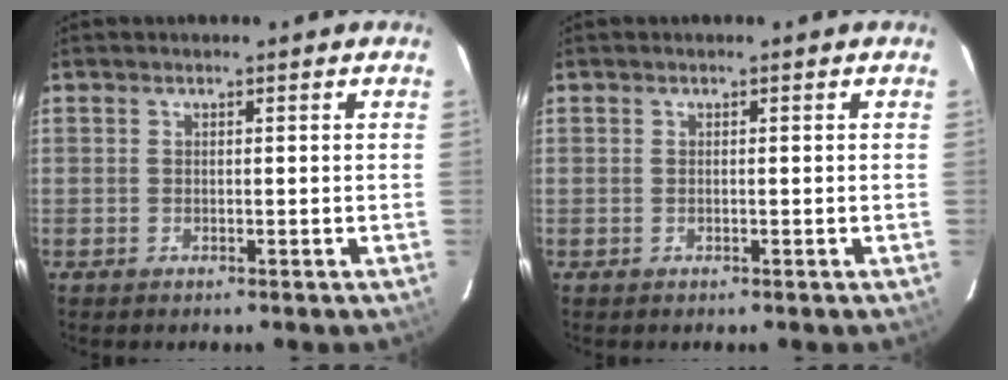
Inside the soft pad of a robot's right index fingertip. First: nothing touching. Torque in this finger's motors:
{"motor_torque": [-0.01, 0.00, 0.01, 0.00]}